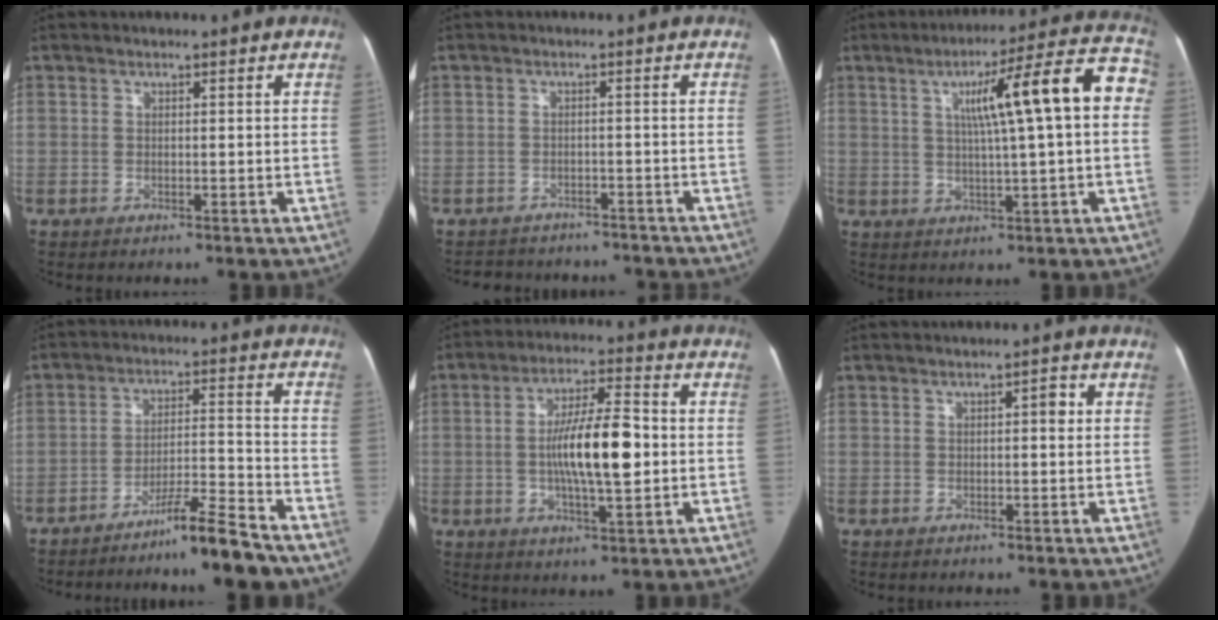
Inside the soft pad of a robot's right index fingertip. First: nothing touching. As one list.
[{"total": 9.1, "force": [-8.1, 4.0, 1.0], "torque": [-0.012, 0.017, -0.099]}, {"total": 14.7, "force": [2.7, 1.1, 14.4], "torque": [-0.201, 0.036, 0.035]}, {"total": 9.2, "force": [-7.5, -0.7, 5.3], "torque": [-0.076, -0.003, -0.129]}, {"total": 11.8, "force": [-0.5, 2.2, 11.6], "torque": [-0.211, 0.011, -0.009]}, {"total": 1.8, "force": [0.3, 0.8, 1.6], "torque": [-0.020, 0.016, 0.004]}]